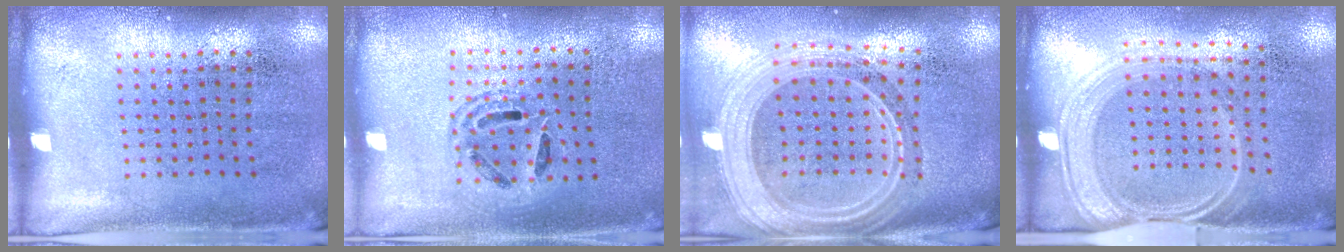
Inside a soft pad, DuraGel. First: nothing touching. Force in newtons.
{"total": 1.3, "press": 1.1, "slide": 0.6}
{"total": 2.7, "press": 2.3, "slide": 1.4}
{"total": 1.6, "press": 1.4, "slide": 0.9}